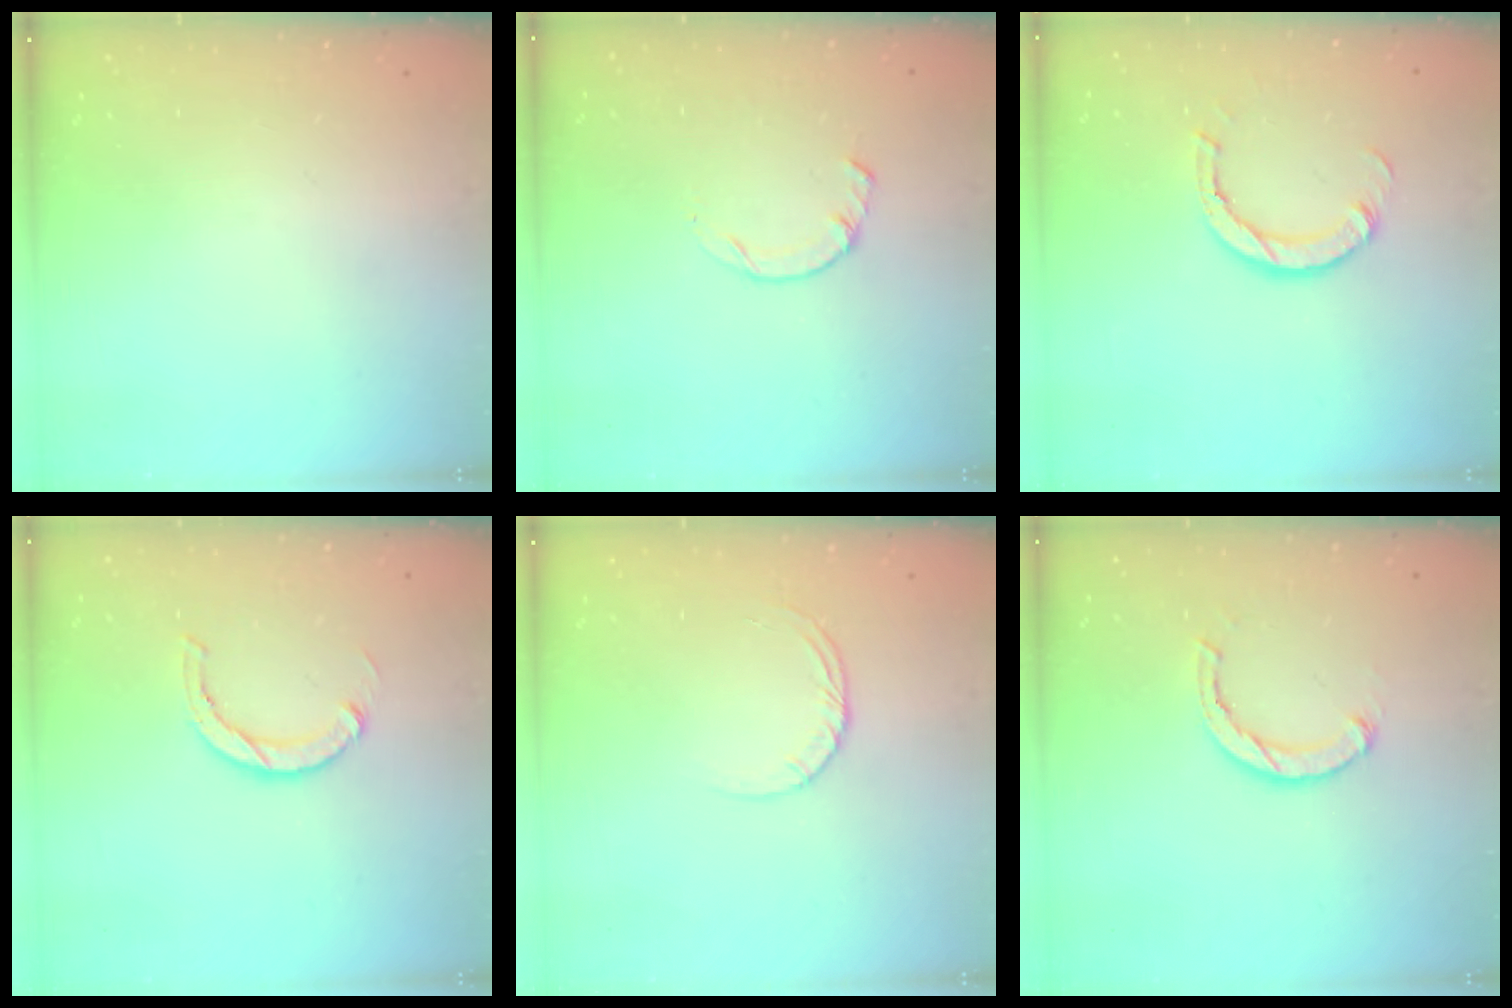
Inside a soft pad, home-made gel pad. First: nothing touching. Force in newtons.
{"total": 0.5, "press": 0.4, "slide": 0.3}
{"total": 3.4, "press": 3.4, "slide": 0.2}
{"total": 3.1, "press": 3.1, "slide": 0.1}
{"total": 3.2, "press": 3.2, "slide": 0.3}
{"total": 2.4, "press": 2.3, "slide": 0.4}